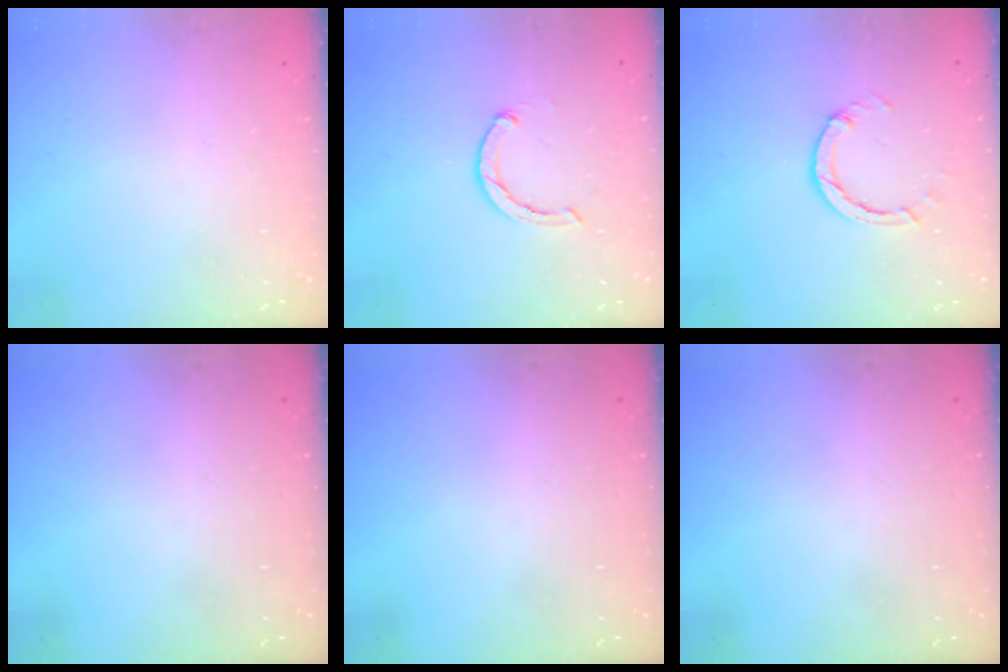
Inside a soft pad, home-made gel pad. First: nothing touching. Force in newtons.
{"total": 1.9, "press": 1.9, "slide": 0.3}
{"total": 2.7, "press": 2.7, "slide": 0.3}
{"total": 0.0}
{"total": 0.0}
{"total": 0.0}